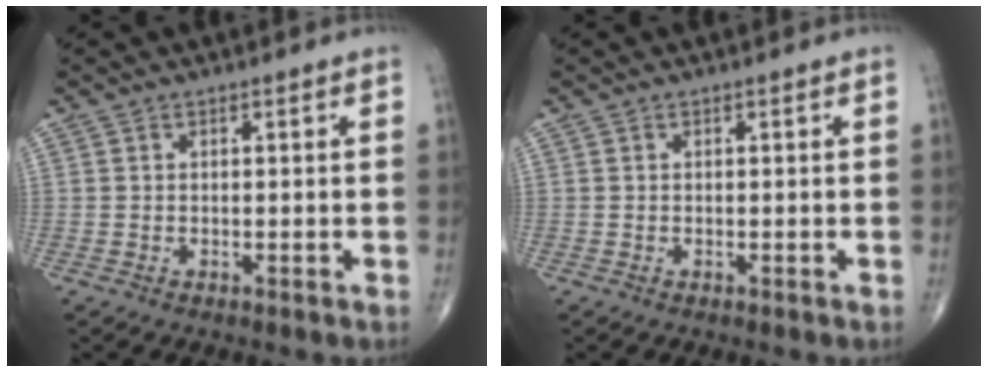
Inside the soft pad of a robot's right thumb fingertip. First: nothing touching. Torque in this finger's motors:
{"motor_torque": [-0.12, 0.08, -0.03, 0.02, 0.00]}